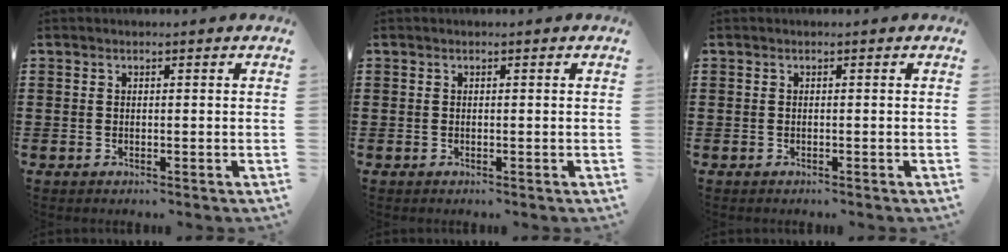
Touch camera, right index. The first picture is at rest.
{"total": 0.0}
{"total": 0.0}